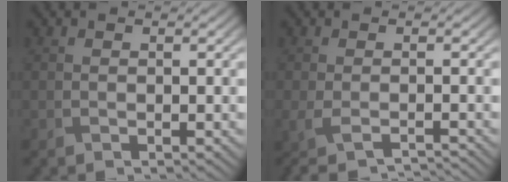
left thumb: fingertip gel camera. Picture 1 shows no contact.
{"total": 3.2, "force": [-2.0, 0.7, 2.4], "torque": [-0.047, -0.015, -0.039]}